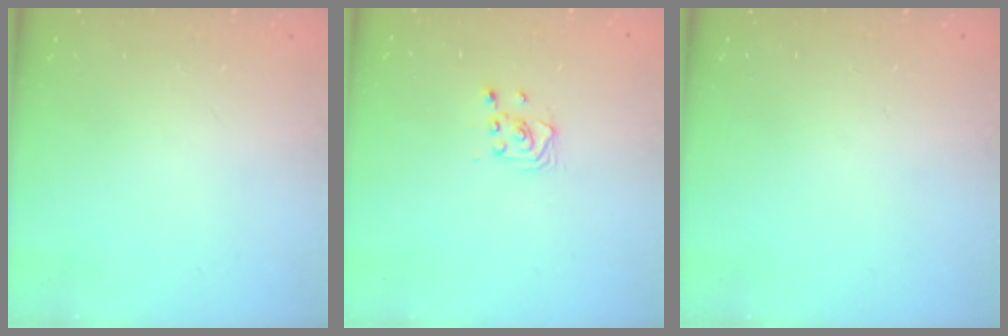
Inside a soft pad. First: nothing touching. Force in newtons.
{"total": 2.2, "press": 2.2, "slide": 0.3}
{"total": 0.0}